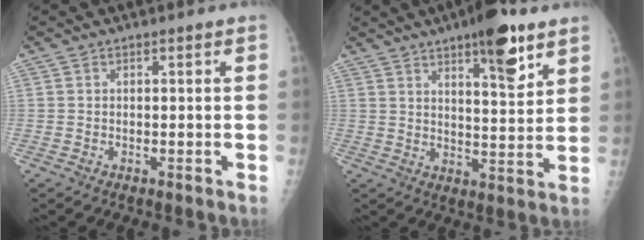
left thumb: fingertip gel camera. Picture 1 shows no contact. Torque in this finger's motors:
{"motor_torque": [2.01, 0.66, 1.03, -0.60, 0.06]}